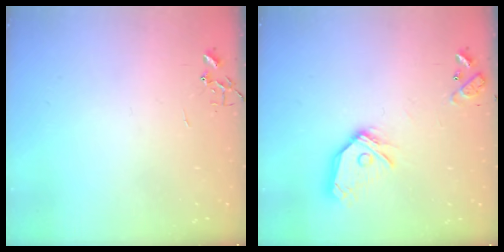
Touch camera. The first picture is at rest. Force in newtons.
{"total": 15.0, "press": 14.9, "slide": 2.2}